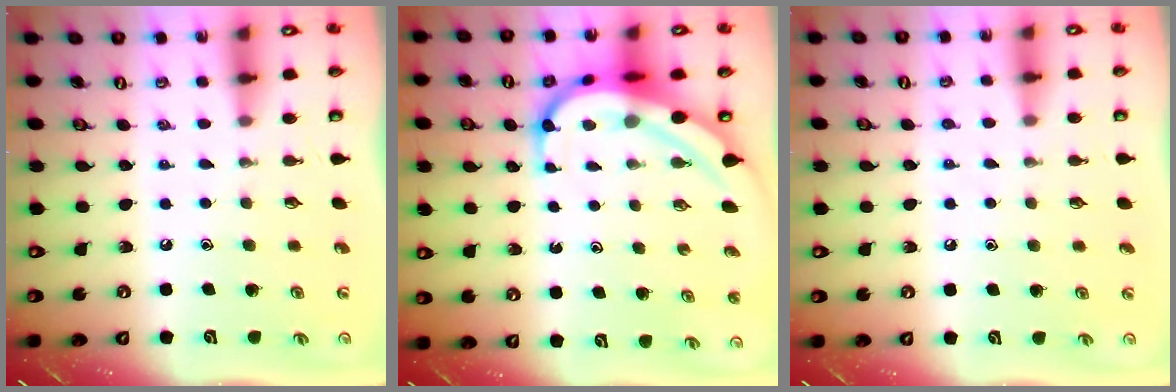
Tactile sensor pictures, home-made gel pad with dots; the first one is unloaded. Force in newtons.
{"total": 8.5, "press": 8.5, "slide": 0.8}
{"total": 3.9, "press": 3.9, "slide": 0.4}